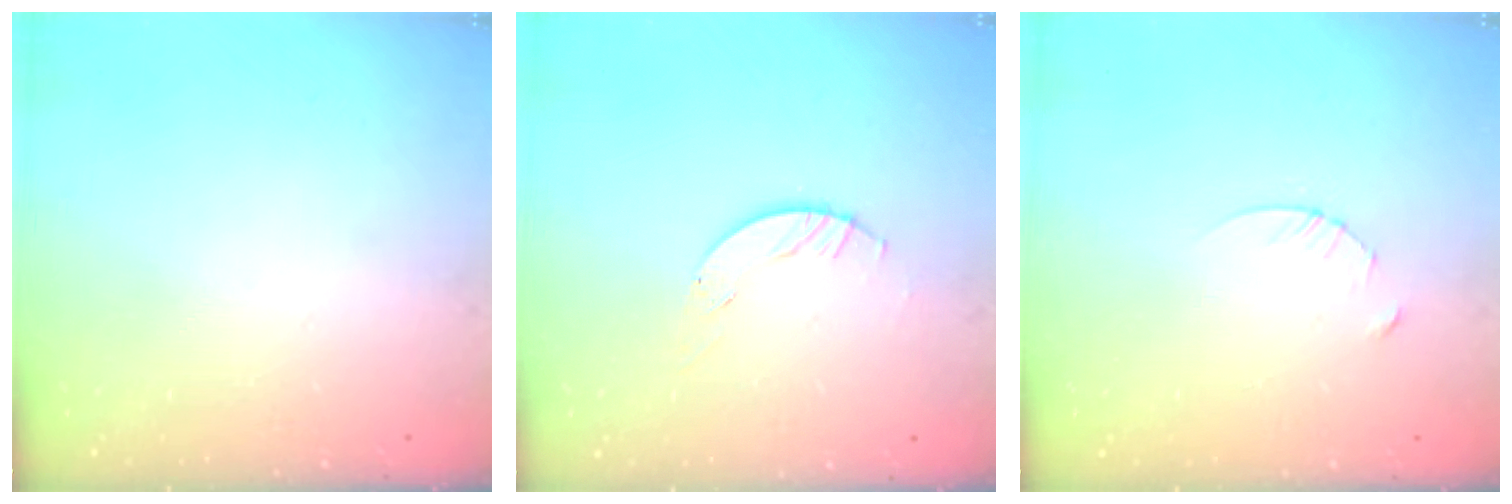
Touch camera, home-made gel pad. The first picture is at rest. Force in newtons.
{"total": 4.0, "press": 4.0, "slide": 0.4}
{"total": 3.2, "press": 3.2, "slide": 0.3}